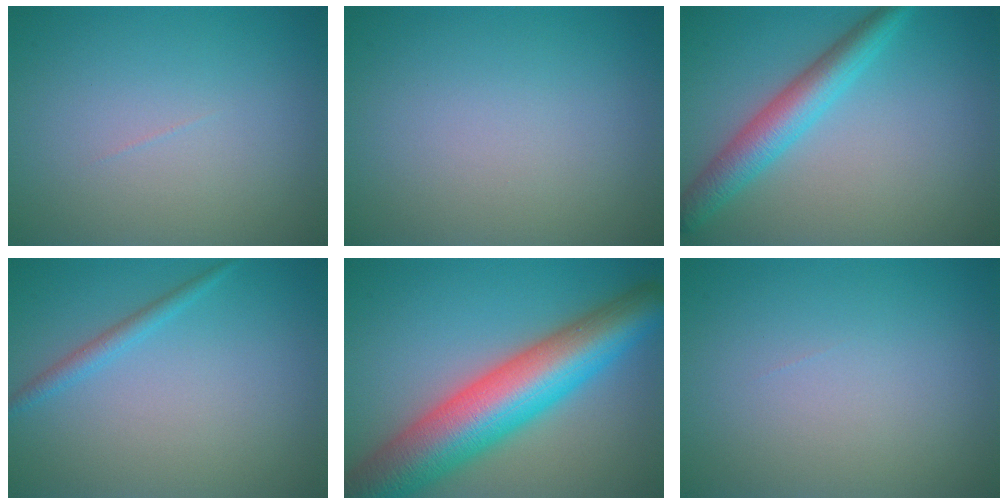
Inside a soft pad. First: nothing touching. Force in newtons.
{"total": 0.0}
{"total": 4.4, "press": 4.3, "slide": 0.1}
{"total": 1.5, "press": 1.5, "slide": 0.1}
{"total": 12.0, "press": 12.0, "slide": 0.7}
{"total": 0.0}